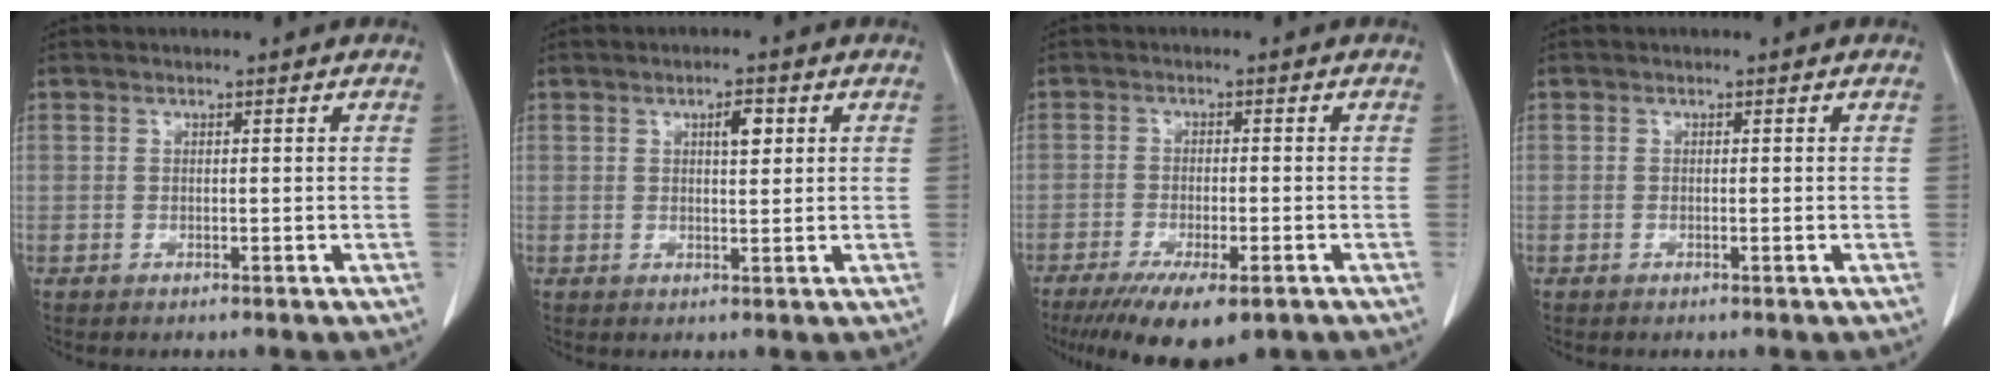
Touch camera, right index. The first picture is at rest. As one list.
[{"total": 2.8, "force": [1.1, 0.9, 2.4], "torque": [-0.040, 0.000, 0.016]}, {"total": 10.7, "force": [-7.1, 2.6, 7.5], "torque": [-0.113, -0.022, -0.107]}, {"total": 0.0}]